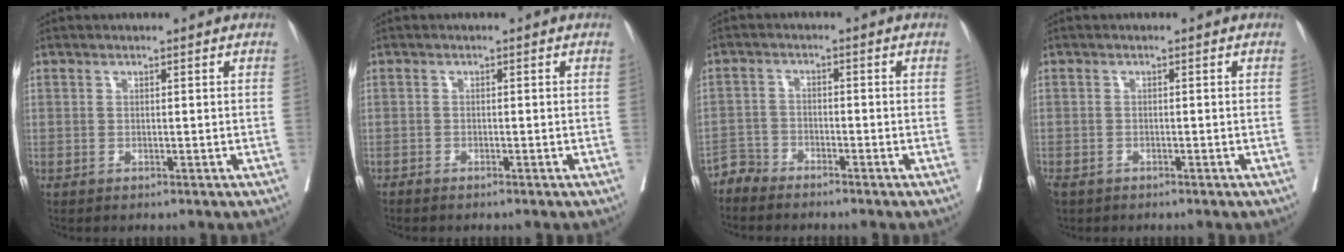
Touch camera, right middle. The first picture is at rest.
{"total": 0.7, "force": [-0.7, 0.1, 0.2], "torque": [-0.004, 0.000, -0.013]}
{"total": 2.8, "force": [-2.7, 0.4, -0.6], "torque": [0.020, -0.007, -0.055]}
{"total": 3.2, "force": [-2.4, 1.5, 1.6], "torque": [-0.040, -0.005, -0.034]}